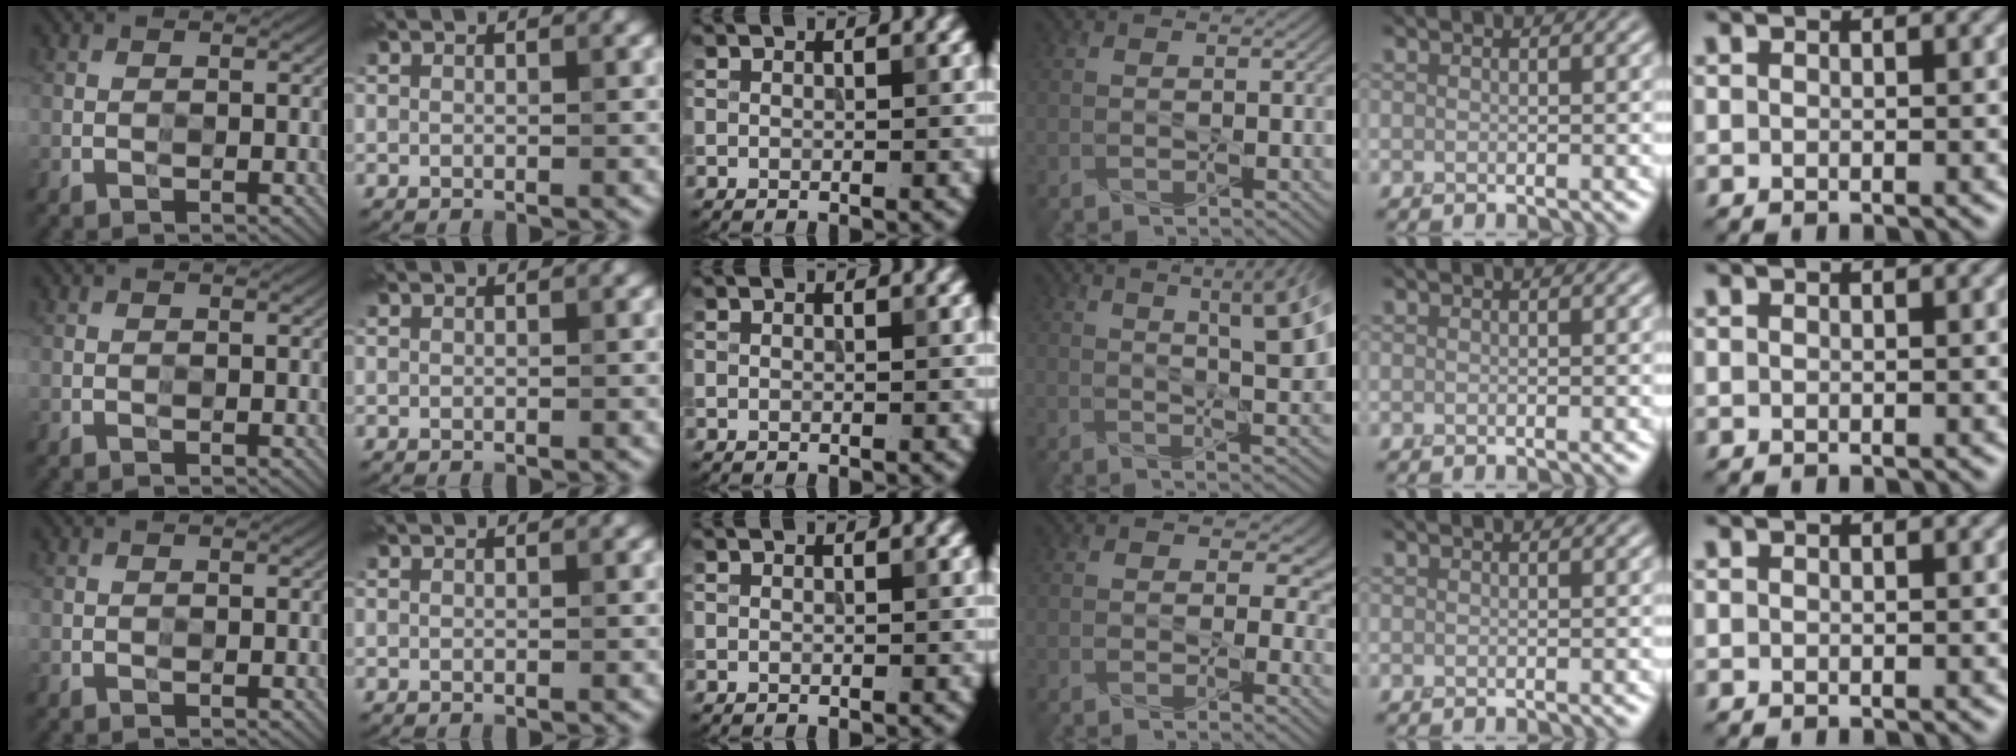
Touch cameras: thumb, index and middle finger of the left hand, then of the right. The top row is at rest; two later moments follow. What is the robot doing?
{"motion": "press", "object": "syringe"}